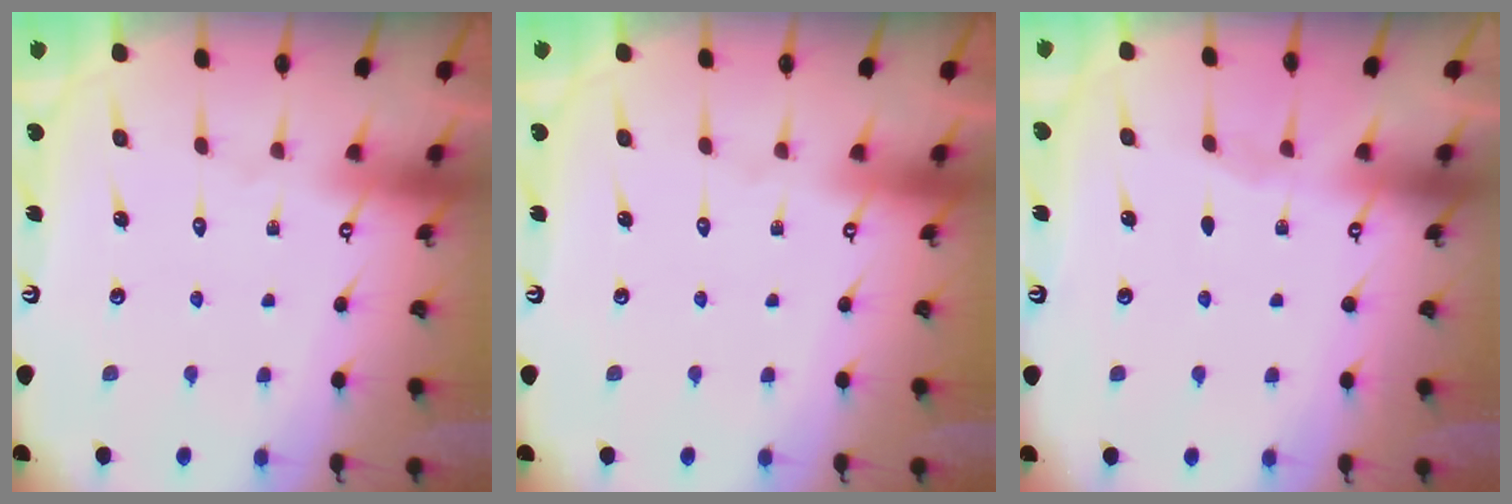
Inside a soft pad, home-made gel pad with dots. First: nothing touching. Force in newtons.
{"total": 0.0}
{"total": 2.3, "press": 2.3, "slide": 0.4}